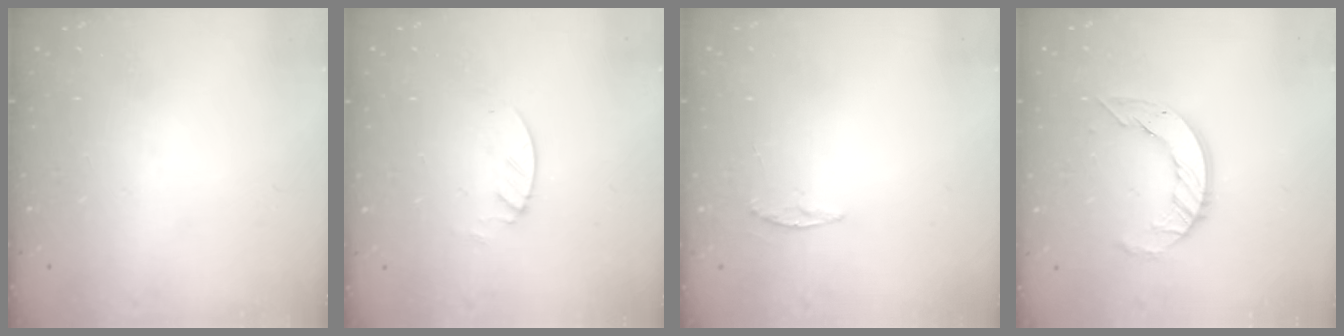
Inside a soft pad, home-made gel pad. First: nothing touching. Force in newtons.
{"total": 2.1, "press": 2.1, "slide": 0.2}
{"total": 3.3, "press": 3.3, "slide": 0.4}
{"total": 9.3, "press": 9.3, "slide": 0.9}